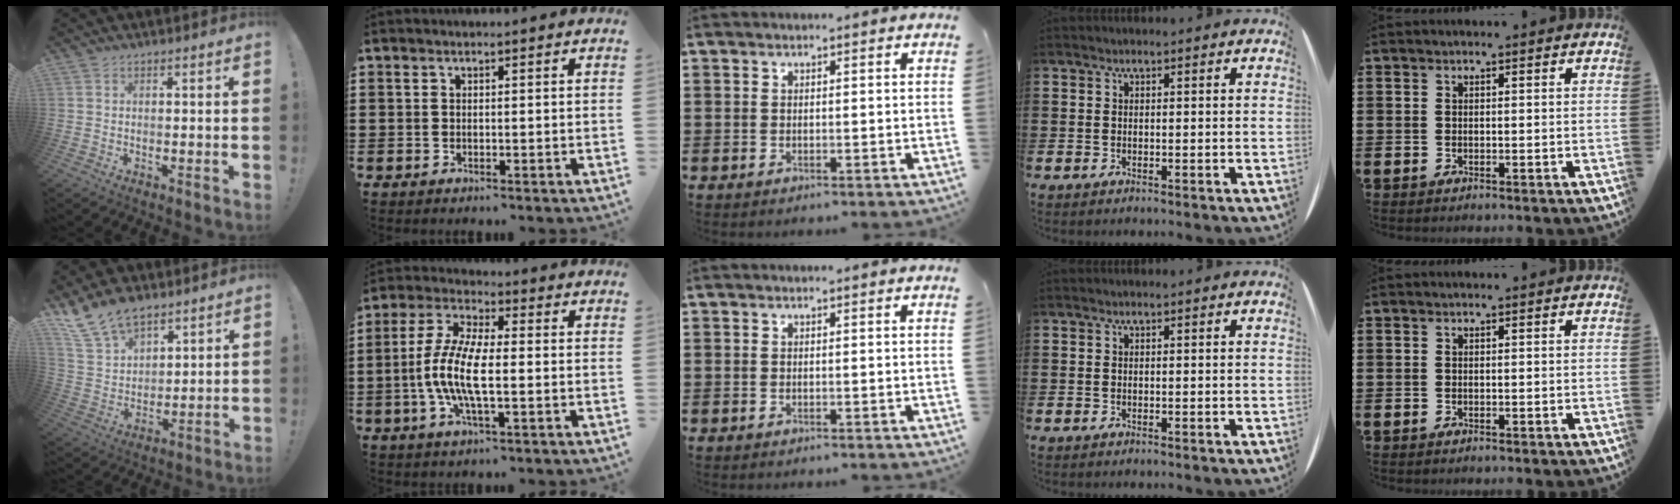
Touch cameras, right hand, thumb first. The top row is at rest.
{"thumb": {"total": 12.9, "force": [9.9, 6.8, 4.7], "torque": [-0.103, -0.056, 0.194]}, "index": {"total": 9.2, "force": [-1.7, 2.6, 8.6], "torque": [-0.194, -0.015, -0.039]}}